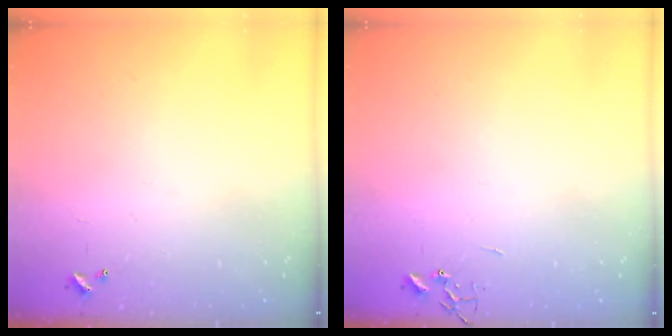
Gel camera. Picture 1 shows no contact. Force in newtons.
{"total": 0.0}